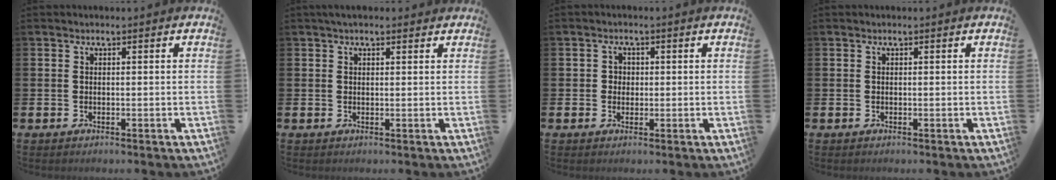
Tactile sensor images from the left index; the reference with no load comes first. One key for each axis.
{"total": 1.7, "fx": 1.5, "fy": 0.6, "fz": 0.7, "tx": -0.006, "ty": 0.003, "tz": 0.024}
{"total": 1.6, "fx": 0.4, "fy": 1.6, "fz": 0.3, "tx": 0.001, "ty": 0.004, "tz": 0.002}
{"total": 0.0}